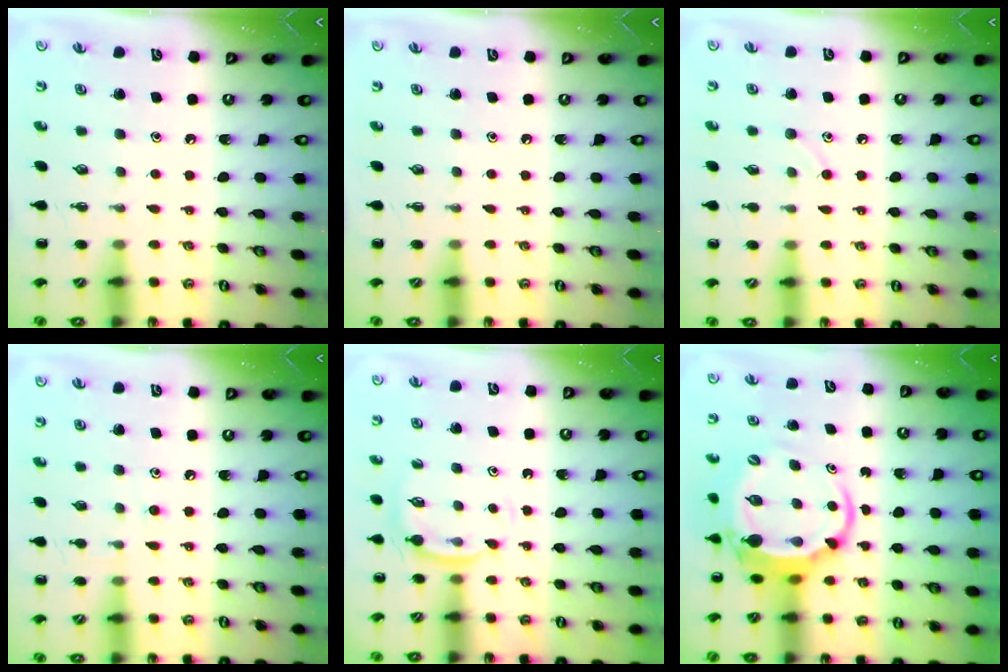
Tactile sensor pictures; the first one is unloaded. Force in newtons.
{"total": 0.0}
{"total": 7.1, "press": 6.7, "slide": 2.3}
{"total": 6.3, "press": 6.0, "slide": 2.0}
{"total": 5.6, "press": 5.4, "slide": 1.4}
{"total": 6.8, "press": 6.7, "slide": 1.1}